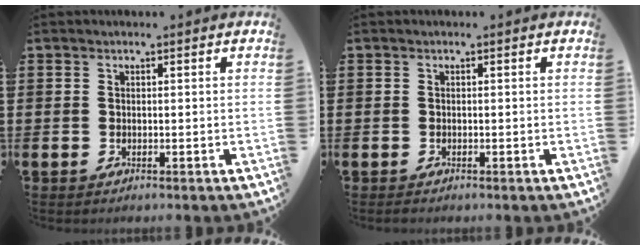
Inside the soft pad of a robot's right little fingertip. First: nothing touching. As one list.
[{"total": 0.0}]